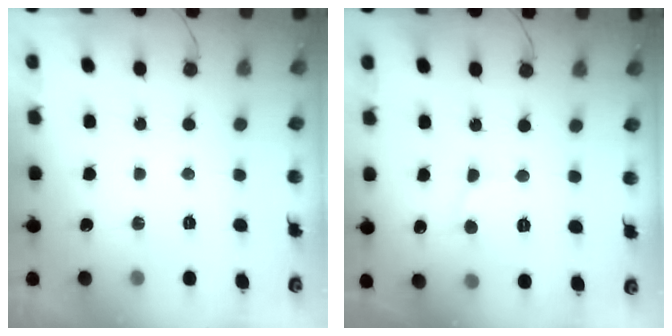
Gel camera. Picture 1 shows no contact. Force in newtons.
{"total": 2.6, "press": 2.6, "slide": 0.2}